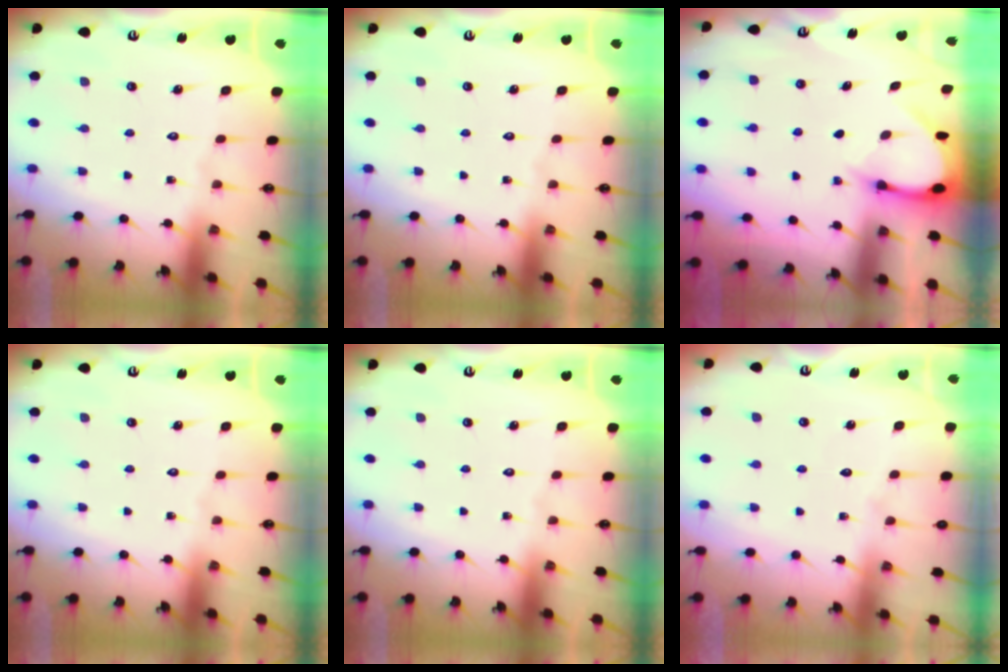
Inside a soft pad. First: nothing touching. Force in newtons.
{"total": 0.0}
{"total": 3.7, "press": 3.6, "slide": 0.3}
{"total": 0.0}
{"total": 0.0}
{"total": 4.5, "press": 4.5, "slide": 0.6}